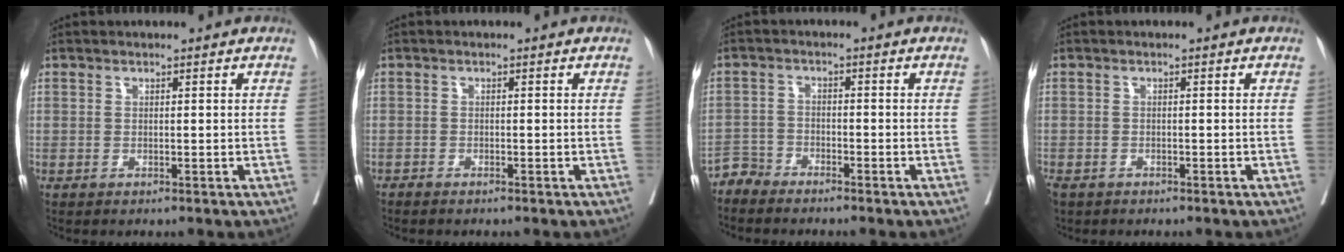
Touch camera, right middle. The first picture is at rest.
{"total": 0.7, "force": [-0.7, 0.1, 0.2], "torque": [-0.004, 0.000, -0.013]}
{"total": 2.8, "force": [-2.7, 0.4, -0.6], "torque": [0.020, -0.007, -0.055]}
{"total": 3.2, "force": [-2.4, 1.5, 1.6], "torque": [-0.040, -0.005, -0.034]}